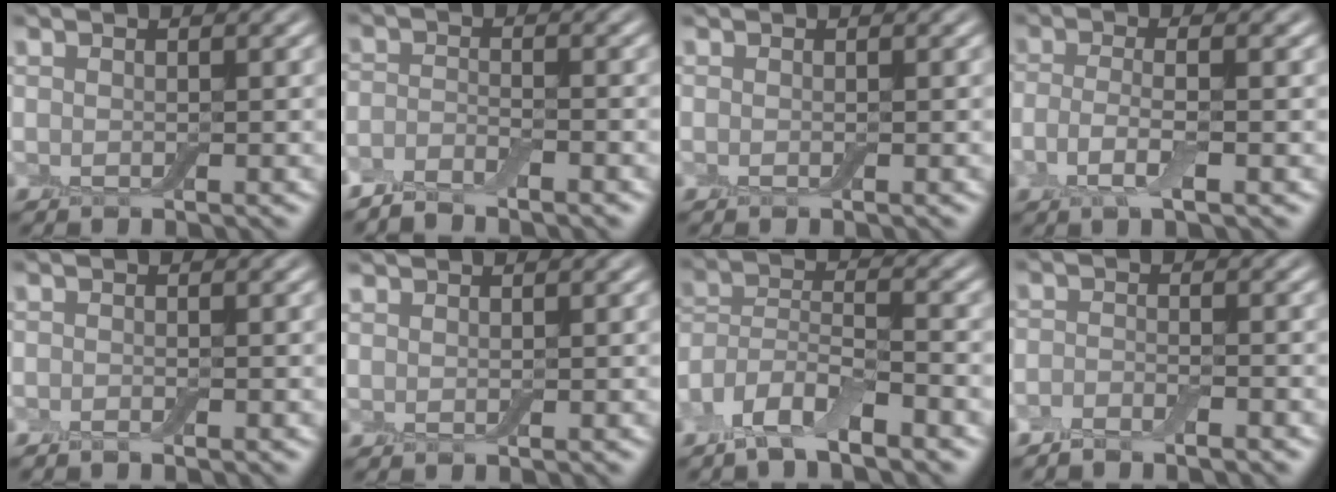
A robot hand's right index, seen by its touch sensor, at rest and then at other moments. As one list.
[{"total": 2.8, "force": [-2.5, 0.5, 1.0], "torque": [-0.022, -0.002, -0.056]}, {"total": 0.0}, {"total": 3.0, "force": [-0.8, 0.8, 2.8], "torque": [-0.062, -0.001, -0.021]}, {"total": 0.7, "force": [-0.7, -0.1, 0.1], "torque": [-0.002, -0.003, -0.013]}, {"total": 0.7, "force": [0.7, 0.0, -0.1], "torque": [0.003, 0.006, 0.011]}, {"total": 6.2, "force": [-4.7, 1.7, 3.6], "torque": [-0.069, 0.002, -0.094]}, {"total": 2.1, "force": [-1.9, 0.3, 0.9], "torque": [-0.017, -0.001, -0.039]}]